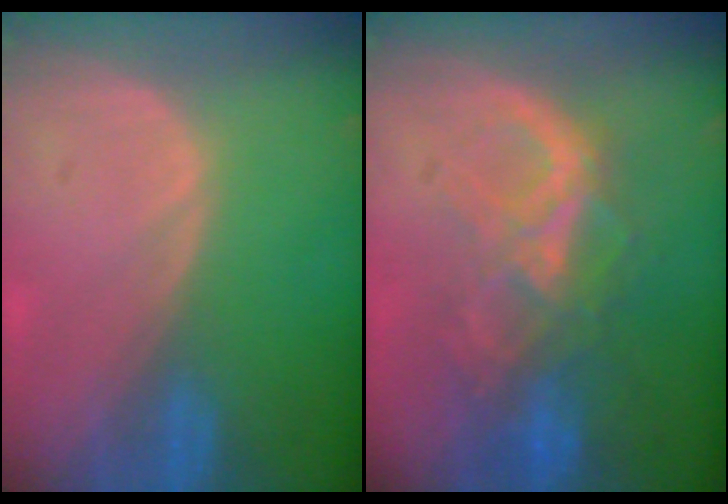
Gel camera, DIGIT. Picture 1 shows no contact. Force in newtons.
{"total": 8.9, "press": 7.7, "slide": 4.5}